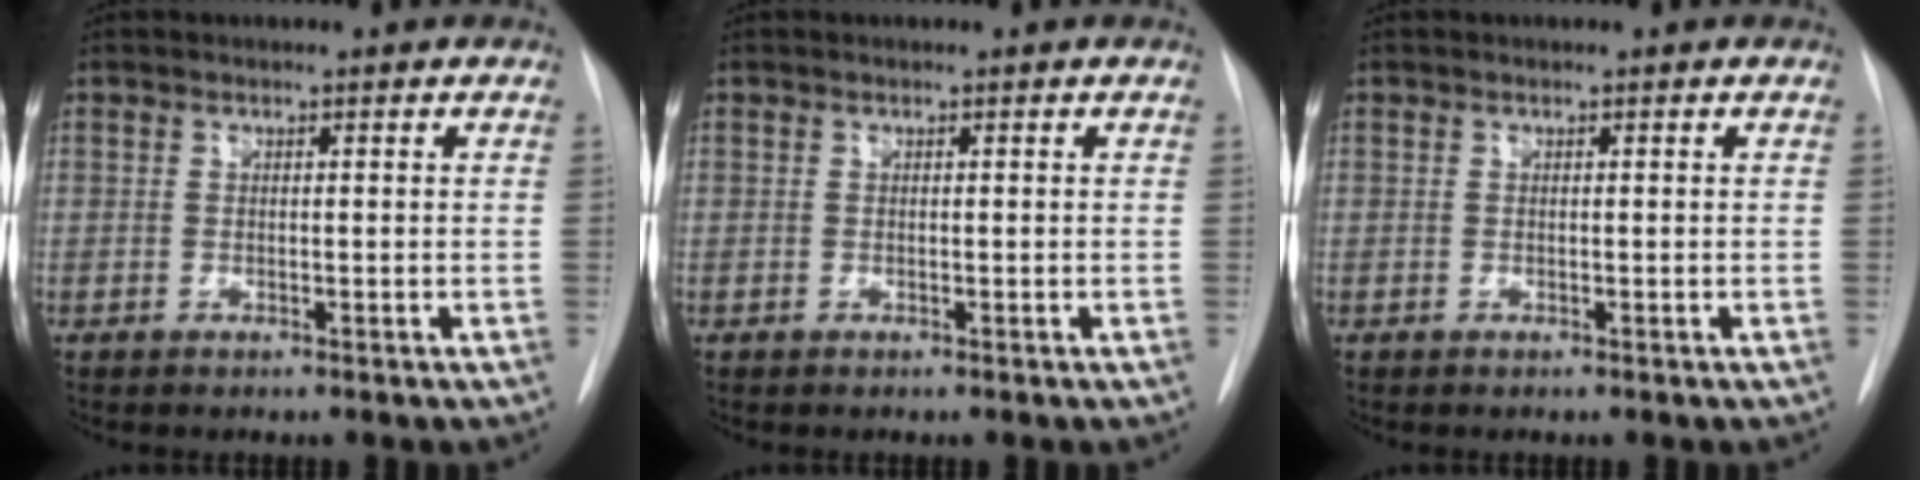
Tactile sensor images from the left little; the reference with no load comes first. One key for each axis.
{"total": 0.0}
{"total": 0.0}